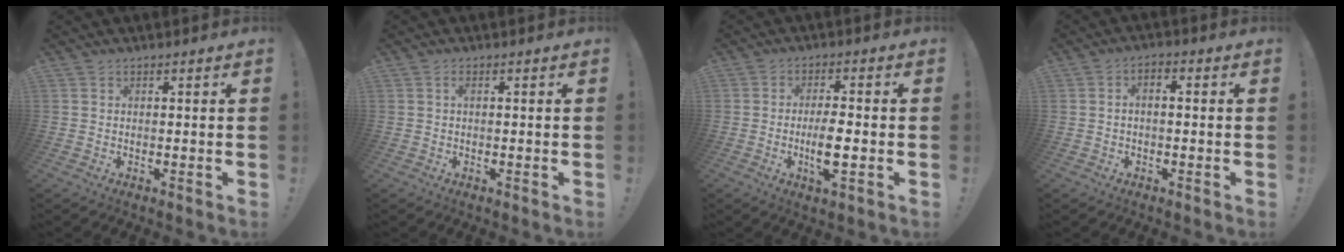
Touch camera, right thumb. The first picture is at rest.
{"total": 1.0, "force": [0.0, 0.3, 1.0], "torque": [-0.021, 0.003, -0.001]}
{"total": 7.6, "force": [-1.9, 1.8, 7.1], "torque": [-0.127, -0.005, -0.035]}
{"total": 2.5, "force": [-1.2, 1.1, 1.9], "torque": [-0.035, 0.011, -0.020]}